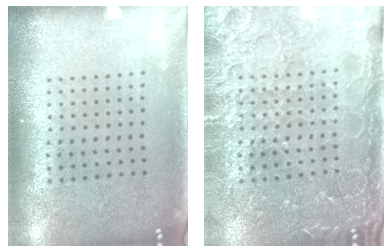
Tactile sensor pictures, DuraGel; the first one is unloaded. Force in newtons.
{"total": 4.2, "press": 4.0, "slide": 1.5}